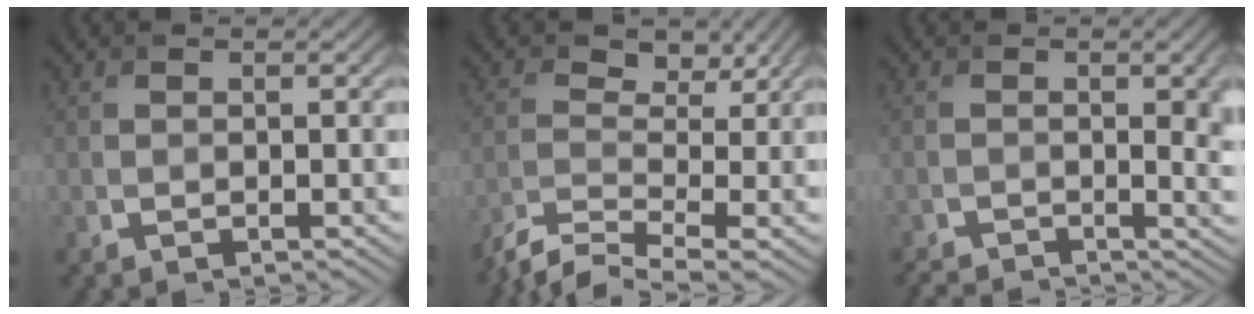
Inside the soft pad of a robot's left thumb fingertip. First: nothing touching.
{"total": 5.0, "force": [-3.4, 2.1, 3.0], "torque": [-0.064, -0.009, -0.071]}
{"total": 4.6, "force": [-1.9, 1.2, 4.0], "torque": [-0.050, -0.006, -0.029]}